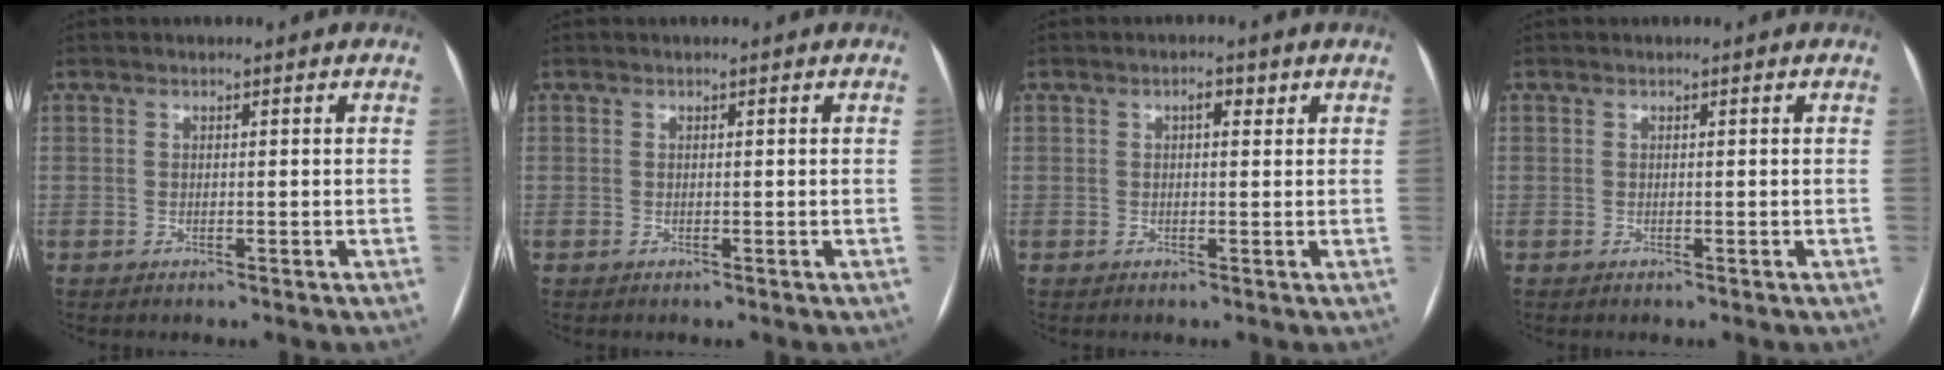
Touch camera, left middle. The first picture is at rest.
{"total": 0.0}
{"total": 1.7, "force": [0.7, 0.7, 1.4], "torque": [-0.022, 0.008, 0.010]}
{"total": 0.0}